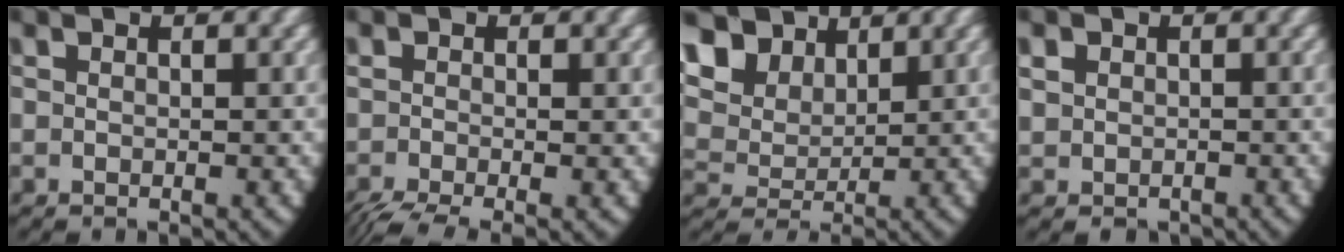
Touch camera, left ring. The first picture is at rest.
{"total": 4.2, "force": [-2.8, 1.8, 2.5], "torque": [-0.047, -0.025, -0.032]}
{"total": 8.9, "force": [3.7, 6.7, 4.5], "torque": [-0.097, 0.007, 0.055]}
{"total": 2.4, "force": [-0.3, 2.3, 0.7], "torque": [-0.029, -0.014, 0.008]}